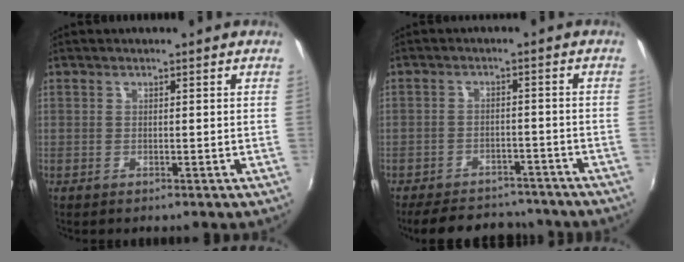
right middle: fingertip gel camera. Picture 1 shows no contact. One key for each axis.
{"total": 14.8, "fx": -12.5, "fy": 6.0, "fz": 5.3, "tx": -0.125, "ty": 0.010, "tz": -0.164}